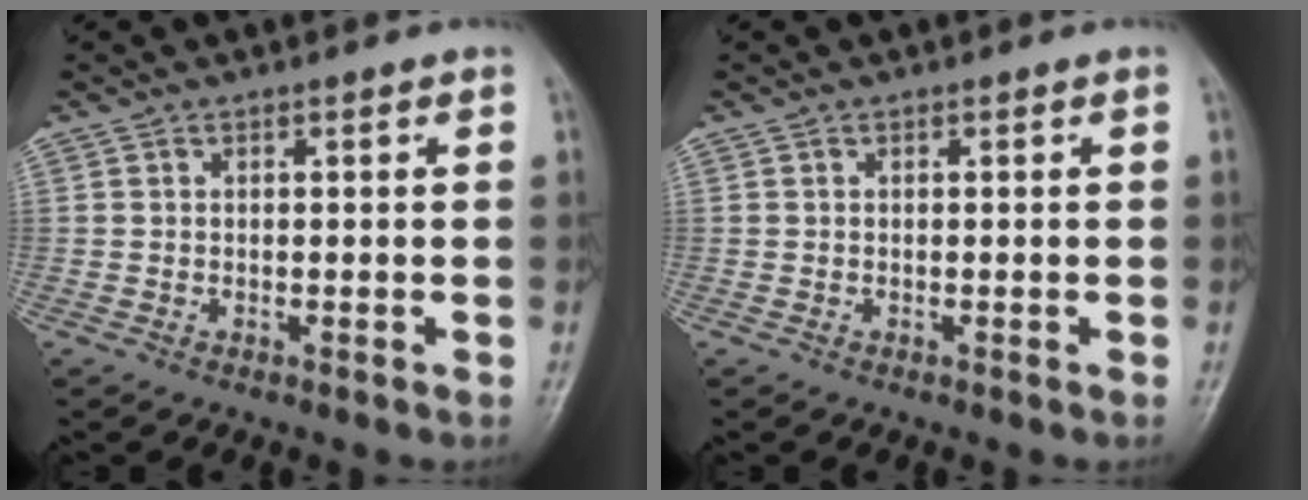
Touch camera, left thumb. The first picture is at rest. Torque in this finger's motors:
{"motor_torque": [0.00, 0.00, 0.09, -0.02, 0.00]}